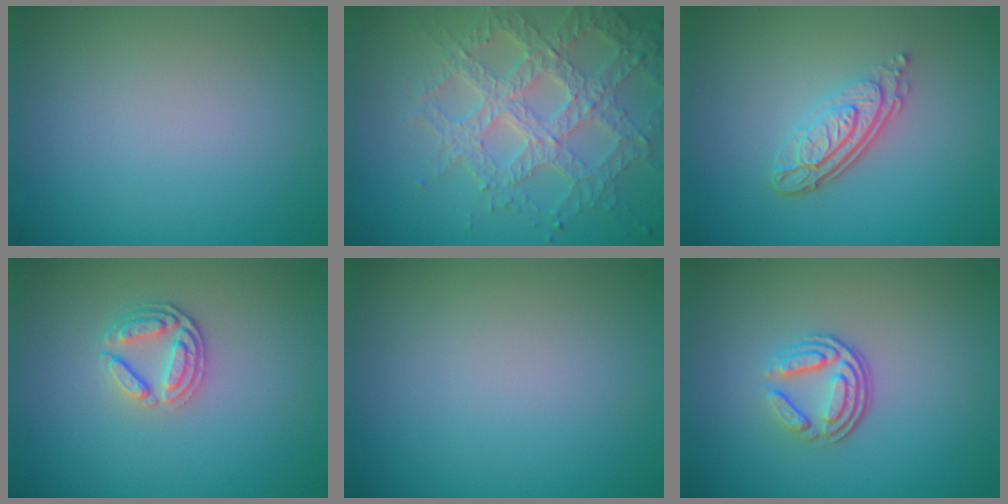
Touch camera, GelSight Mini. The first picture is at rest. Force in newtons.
{"total": 7.0, "press": 5.2, "slide": 4.7}
{"total": 4.3, "press": 3.0, "slide": 3.1}
{"total": 2.7, "press": 2.4, "slide": 1.2}
{"total": 0.0}
{"total": 3.7, "press": 2.6, "slide": 2.7}